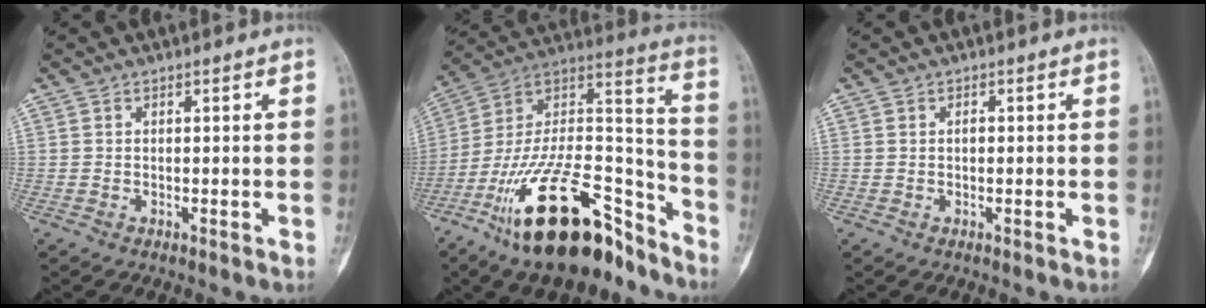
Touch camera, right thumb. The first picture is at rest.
{"total": 28.9, "force": [-18.9, 11.4, 18.7], "torque": [-0.300, 0.091, -0.323]}
{"total": 0.7, "force": [0.1, 0.4, 0.5], "torque": [-0.010, 0.002, 0.002]}